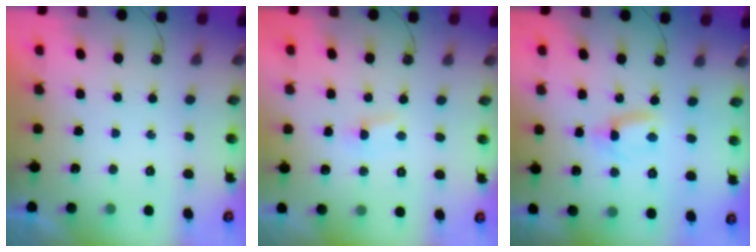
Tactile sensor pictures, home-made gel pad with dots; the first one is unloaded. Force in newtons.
{"total": 2.7, "press": 2.7, "slide": 0.4}
{"total": 2.8, "press": 2.8, "slide": 0.2}